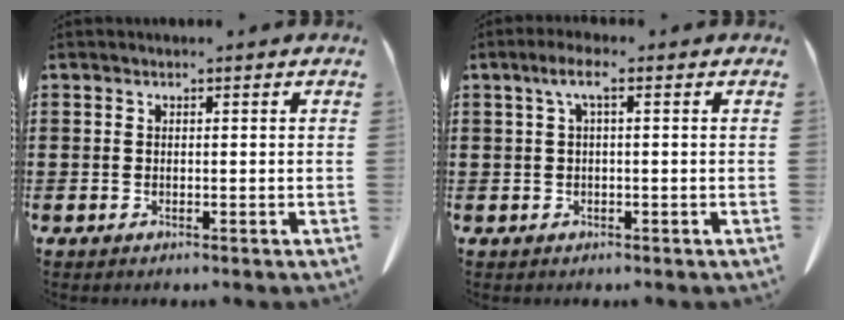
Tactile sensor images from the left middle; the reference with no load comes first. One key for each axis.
{"total": 2.9, "fx": 0.4, "fy": 0.4, "fz": 2.8, "tx": -0.055, "ty": 0.005, "tz": 0.005}